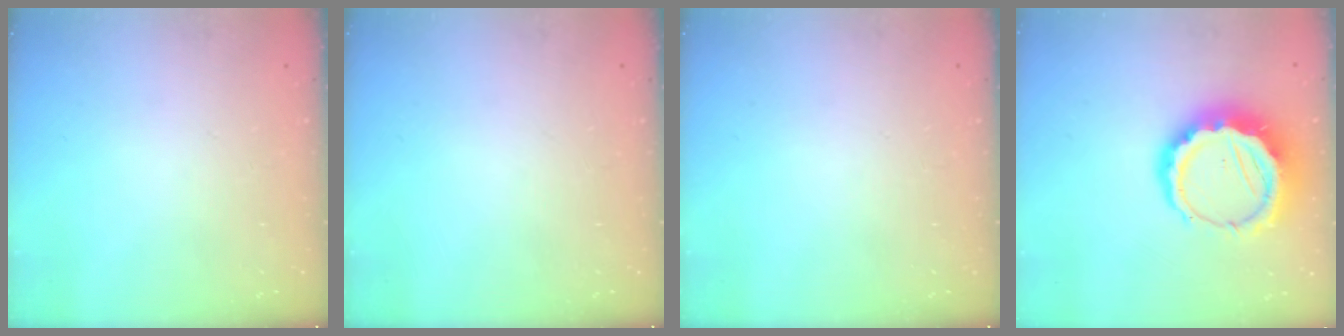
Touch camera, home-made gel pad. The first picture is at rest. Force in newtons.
{"total": 0.0}
{"total": 0.0}
{"total": 13.1, "press": 12.8, "slide": 2.6}